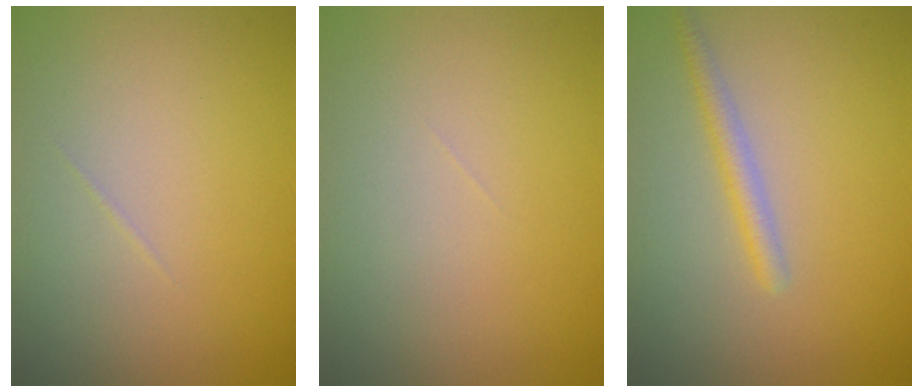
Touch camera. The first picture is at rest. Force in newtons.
{"total": 0.0}
{"total": 1.8, "press": 1.8, "slide": 0.1}